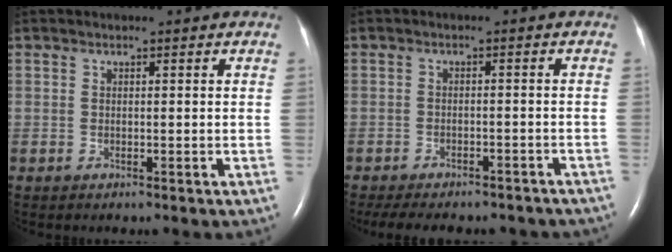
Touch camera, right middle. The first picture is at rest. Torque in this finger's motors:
{"motor_torque": [0.62, -0.68, 0.16, 0.04]}